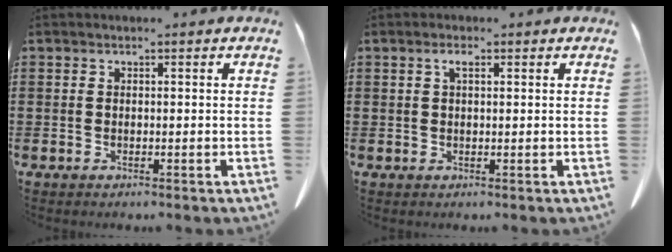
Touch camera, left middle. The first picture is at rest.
{"total": 1.8, "force": [0.8, 0.6, 1.5], "torque": [-0.034, 0.002, 0.014]}